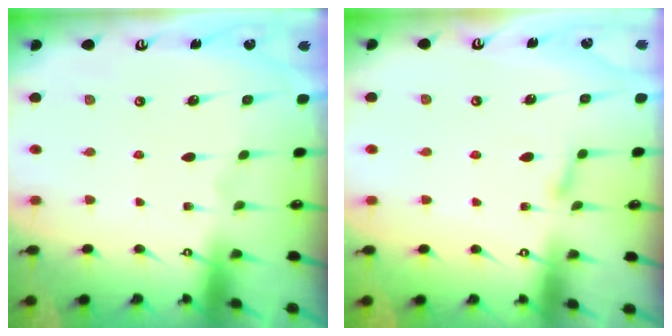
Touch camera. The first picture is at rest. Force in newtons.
{"total": 6.1, "press": 6.0, "slide": 0.8}